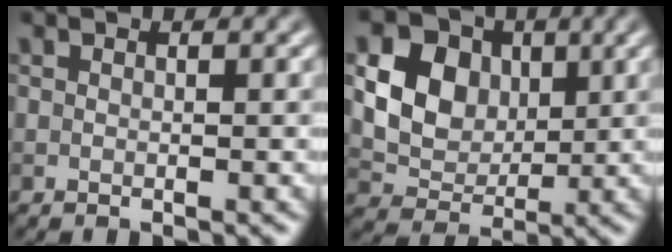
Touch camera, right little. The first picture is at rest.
{"total": 7.8, "force": [1.8, 6.2, 4.3], "torque": [-0.100, 0.008, 0.024]}